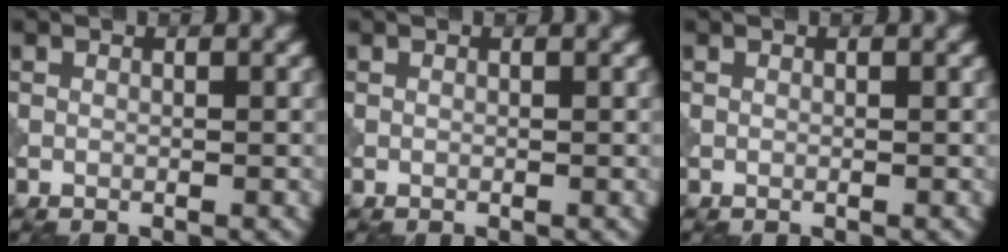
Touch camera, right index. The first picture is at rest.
{"total": 0.0}
{"total": 0.0}